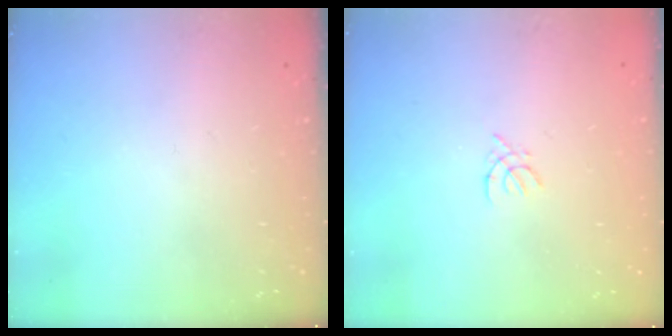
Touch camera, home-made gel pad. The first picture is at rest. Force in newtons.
{"total": 1.8, "press": 1.8, "slide": 0.4}